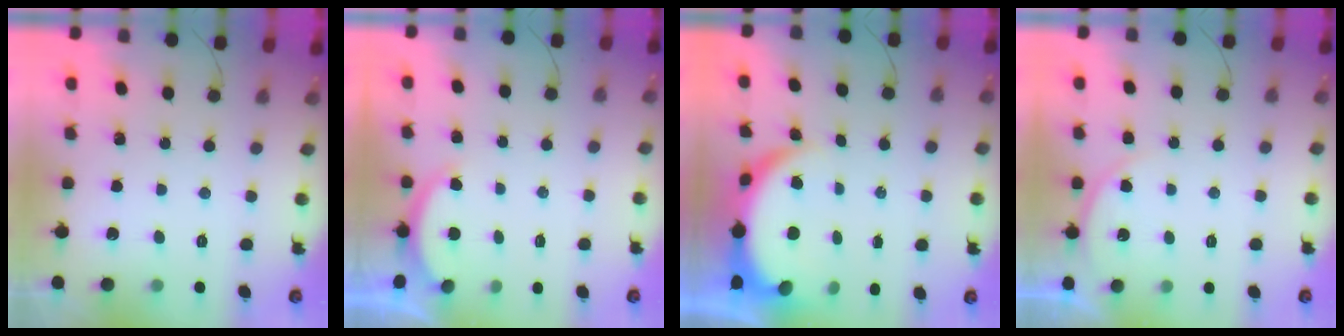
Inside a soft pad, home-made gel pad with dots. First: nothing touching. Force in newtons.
{"total": 1.9, "press": 1.8, "slide": 0.5}
{"total": 6.3, "press": 6.2, "slide": 0.4}
{"total": 5.0, "press": 5.0, "slide": 0.6}